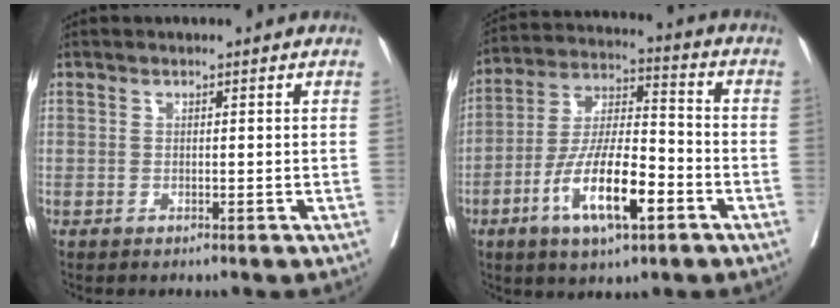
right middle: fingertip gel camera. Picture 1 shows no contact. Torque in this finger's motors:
{"motor_torque": [1.67, -0.47, 0.84, 0.11]}